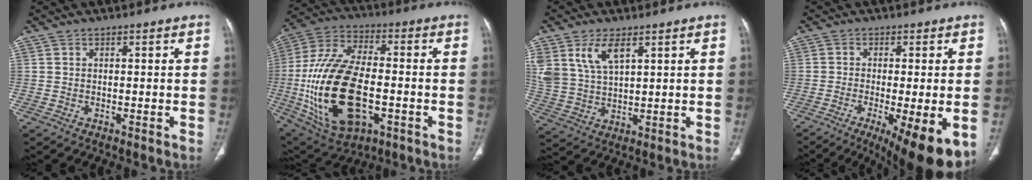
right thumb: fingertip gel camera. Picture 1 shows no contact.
{"total": 25.3, "force": [-4.7, 13.4, 20.9], "torque": [-0.422, 0.010, -0.066]}
{"total": 8.8, "force": [4.7, 4.3, 6.1], "torque": [-0.121, -0.015, 0.104]}
{"total": 14.3, "force": [-6.2, 3.4, 12.4], "torque": [-0.159, -0.017, -0.089]}